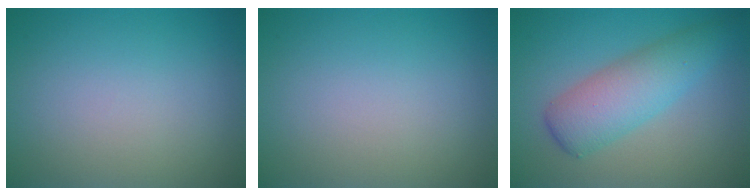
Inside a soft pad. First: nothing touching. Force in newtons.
{"total": 0.0}
{"total": 5.0, "press": 5.0, "slide": 0.2}